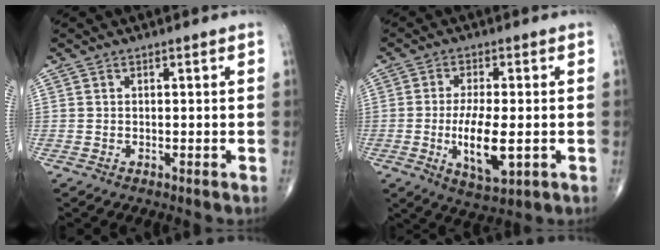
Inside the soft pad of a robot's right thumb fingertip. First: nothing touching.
{"total": 9.9, "force": [-1.8, 3.7, 9.0], "torque": [-0.161, -0.012, -0.026]}